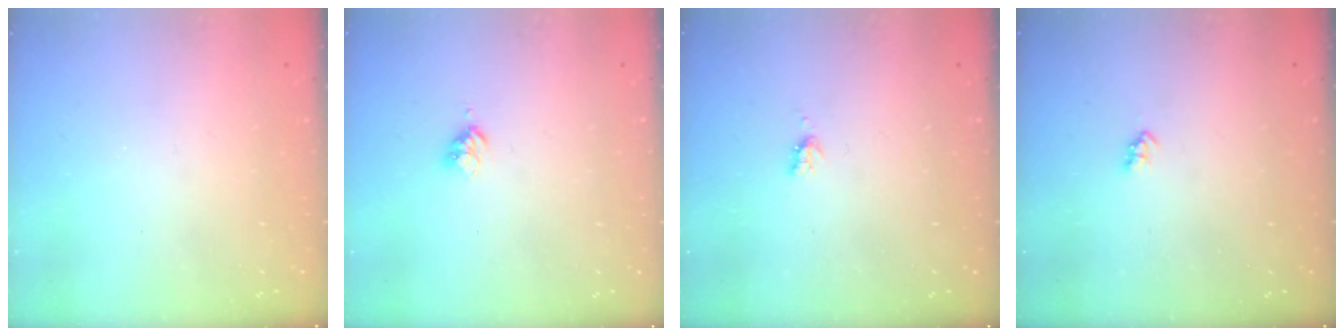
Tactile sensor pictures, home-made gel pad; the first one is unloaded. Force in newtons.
{"total": 3.0, "press": 2.9, "slide": 0.4}
{"total": 3.0, "press": 3.0, "slide": 0.5}
{"total": 2.4, "press": 2.4, "slide": 0.4}